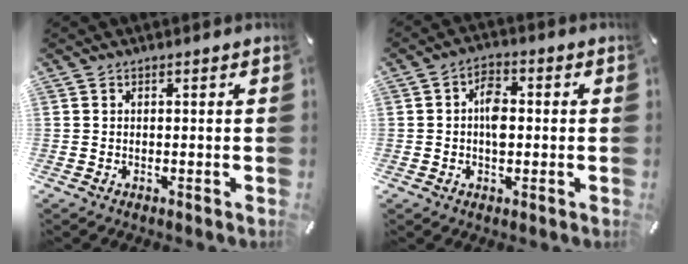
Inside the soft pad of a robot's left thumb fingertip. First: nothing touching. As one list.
[{"total": 5.5, "force": [-0.2, 3.3, 4.4], "torque": [-0.072, 0.002, -0.007]}]